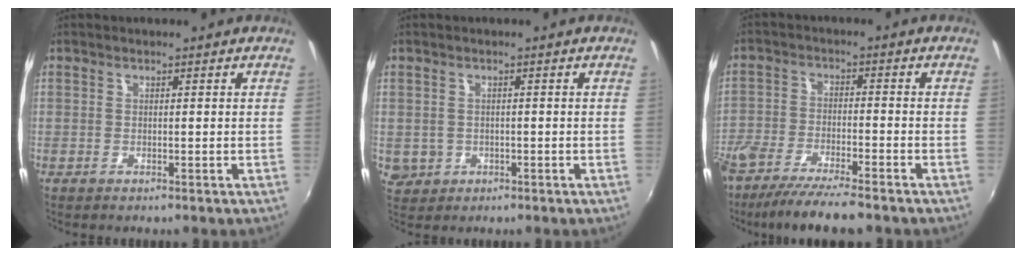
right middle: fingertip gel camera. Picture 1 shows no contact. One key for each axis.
{"total": 3.6, "fx": -0.4, "fy": 3.4, "fz": 1.2, "tx": -0.028, "ty": -0.002, "tz": 0.002}
{"total": 11.3, "fx": -9.2, "fy": 1.7, "fz": 6.2, "tx": -0.135, "ty": -0.027, "tz": -0.163}